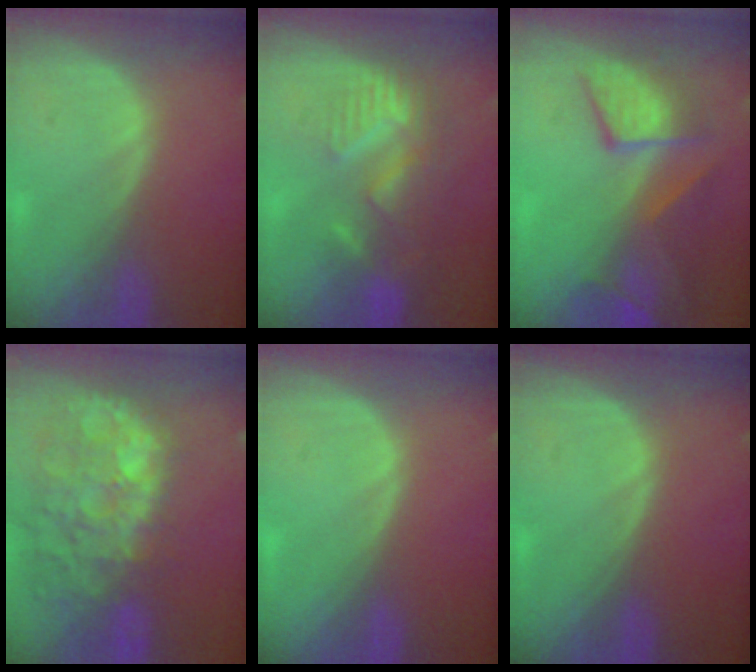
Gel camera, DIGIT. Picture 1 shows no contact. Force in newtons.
{"total": 8.8, "press": 7.8, "slide": 4.1}
{"total": 9.8, "press": 8.5, "slide": 4.8}
{"total": 14.4, "press": 11.7, "slide": 8.4}
{"total": 0.0}
{"total": 0.0}